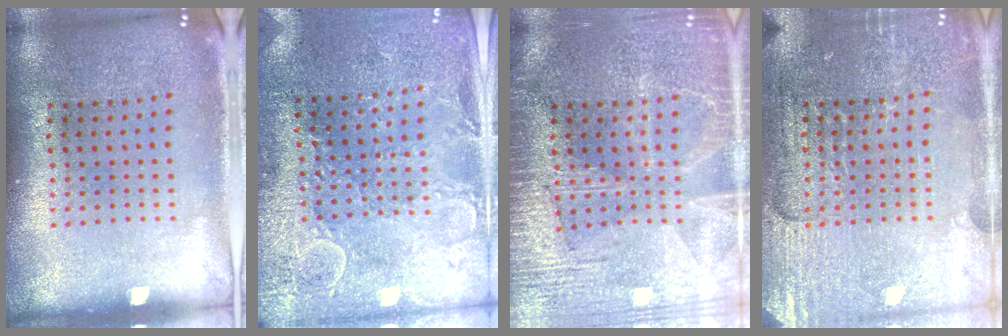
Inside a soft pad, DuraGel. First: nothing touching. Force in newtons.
{"total": 2.7, "press": 2.7, "slide": 0.6}
{"total": 4.3, "press": 4.2, "slide": 0.5}
{"total": 3.3, "press": 3.3, "slide": 0.7}